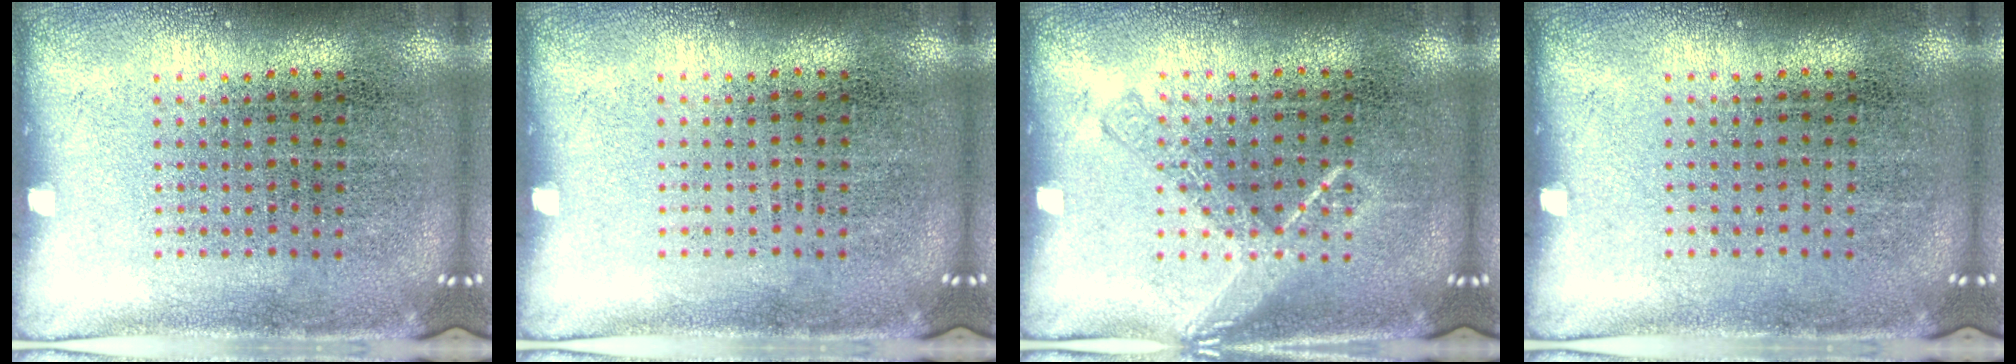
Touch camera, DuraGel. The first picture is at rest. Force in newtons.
{"total": 0.0}
{"total": 2.1, "press": 2.0, "slide": 0.2}
{"total": 0.0}